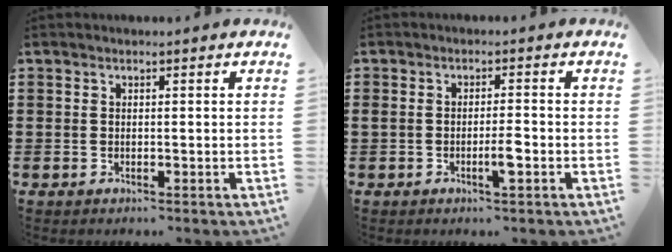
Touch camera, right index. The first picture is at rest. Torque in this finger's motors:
{"motor_torque": [0.74, 0.73, 0.16, 0.08]}